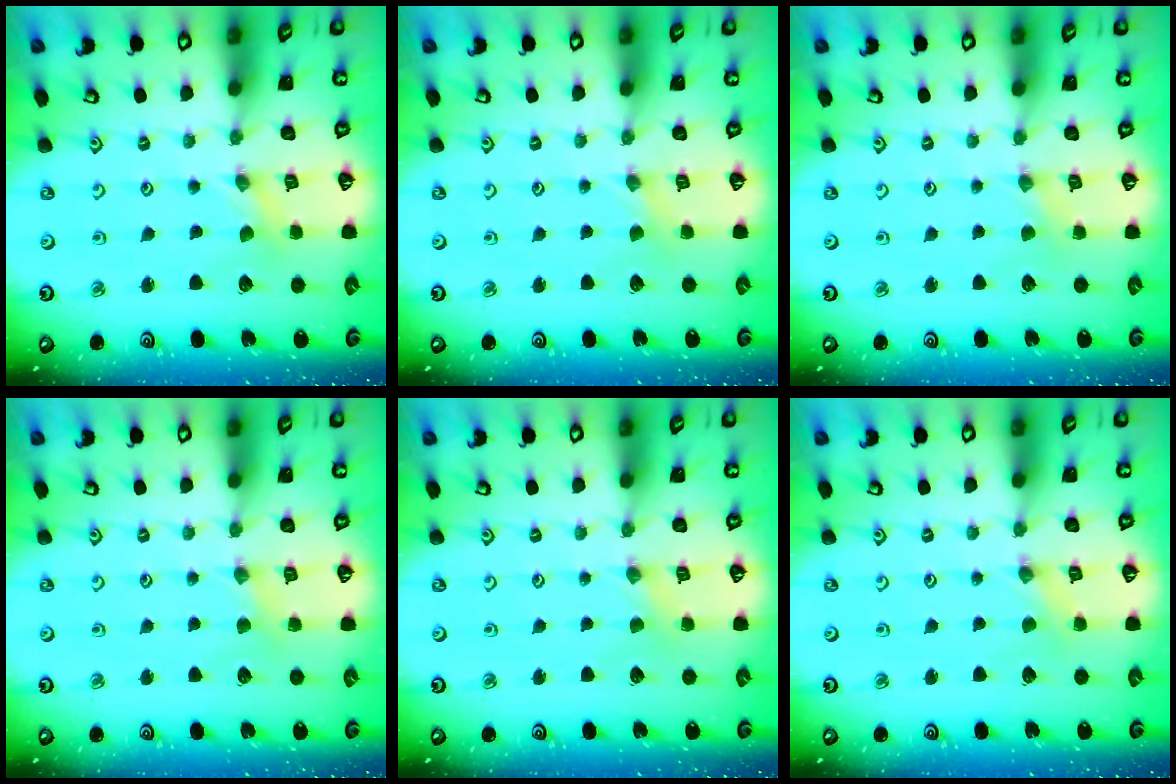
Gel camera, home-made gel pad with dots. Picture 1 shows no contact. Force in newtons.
{"total": 1.8, "press": 1.8, "slide": 0.4}
{"total": 2.1, "press": 2.1, "slide": 0.4}
{"total": 2.8, "press": 2.8, "slide": 0.4}
{"total": 0.7, "press": 0.7, "slide": 0.2}
{"total": 0.0}